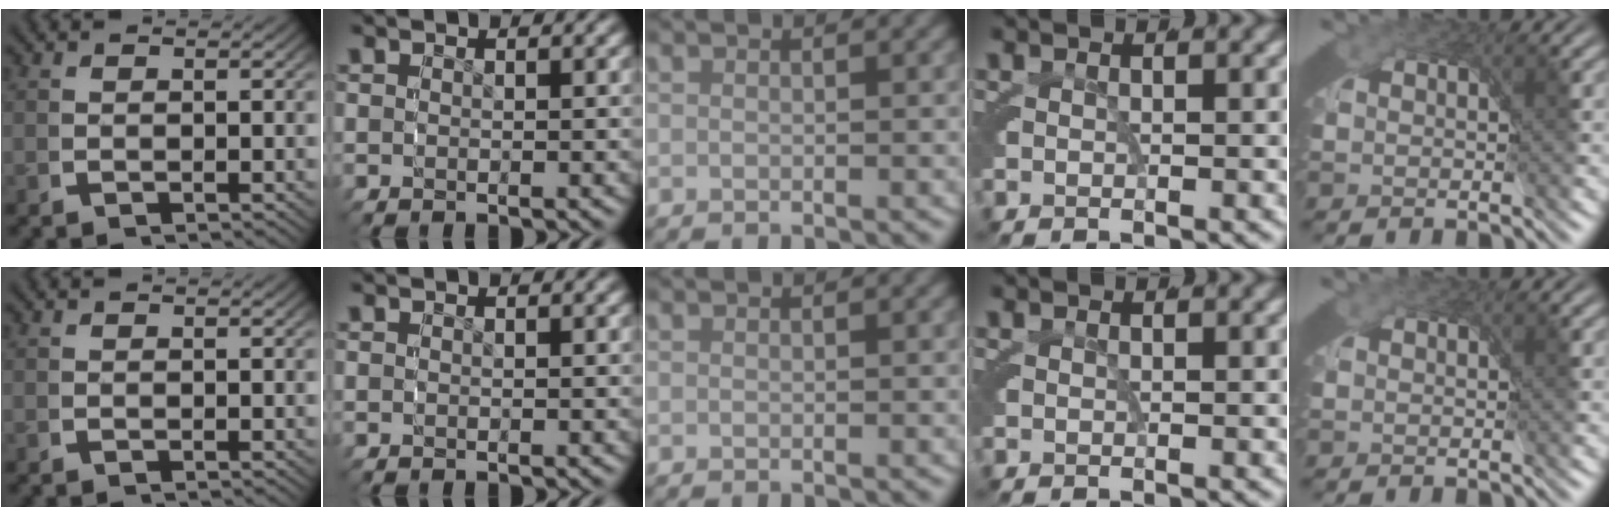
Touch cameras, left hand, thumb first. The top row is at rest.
{}